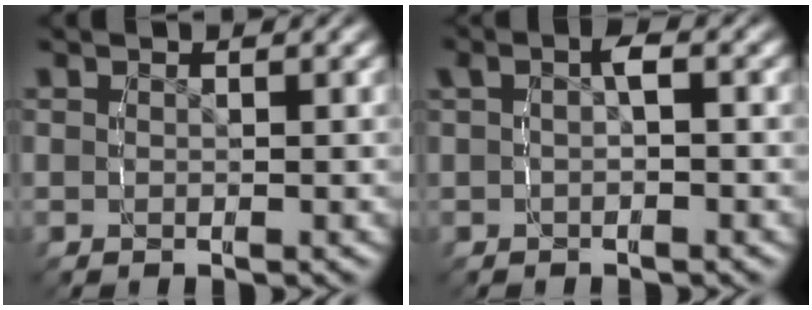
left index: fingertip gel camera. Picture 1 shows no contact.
{"total": 1.8, "force": [0.1, 0.9, 1.6], "torque": [-0.025, 0.002, 0.006]}